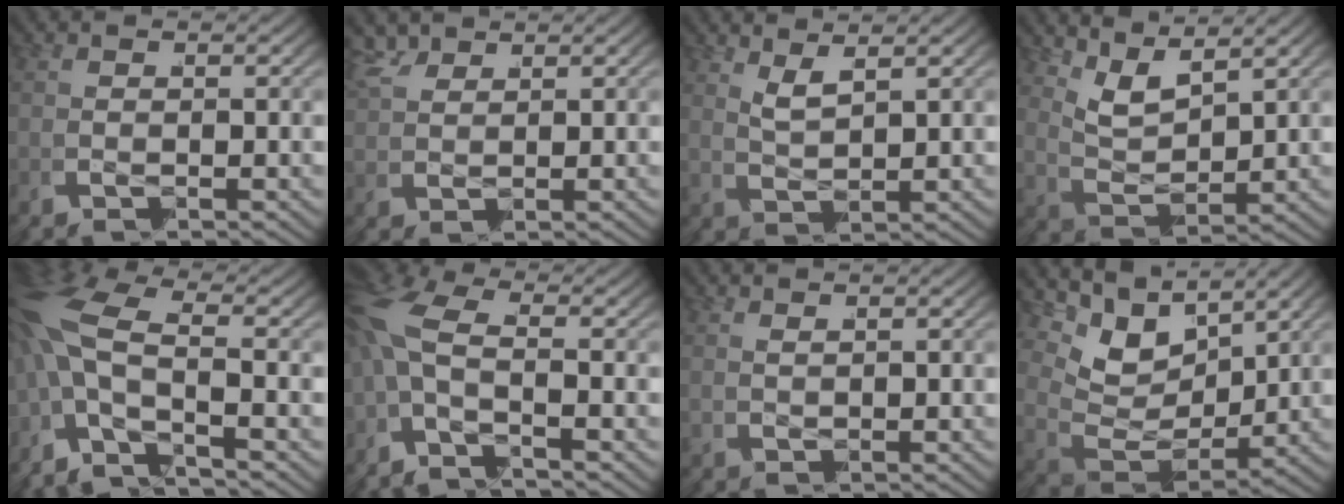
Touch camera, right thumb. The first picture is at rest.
{"total": 1.9, "force": [1.9, 0.0, -0.1], "torque": [0.010, 0.011, 0.036]}
{"total": 2.4, "force": [1.9, 0.6, 1.5], "torque": [-0.024, 0.007, 0.036]}
{"total": 4.7, "force": [2.0, 2.8, 3.2], "torque": [-0.075, -0.014, 0.043]}
{"total": 7.4, "force": [-2.2, 4.9, 5.1], "torque": [-0.133, -0.026, -0.036]}
{"total": 5.4, "force": [-1.2, 3.5, 4.0], "torque": [-0.110, -0.014, -0.027]}
{"total": 1.3, "force": [0.9, -0.8, -0.6], "torque": [0.024, 0.011, 0.015]}
{"total": 7.1, "force": [1.2, 5.2, 4.7], "torque": [-0.109, -0.025, 0.032]}